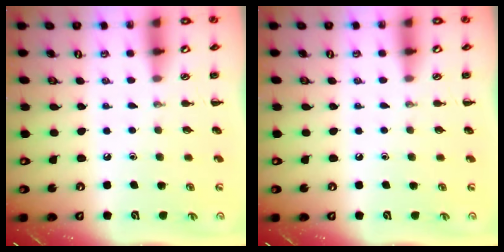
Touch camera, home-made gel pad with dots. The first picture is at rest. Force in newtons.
{"total": 0.0}